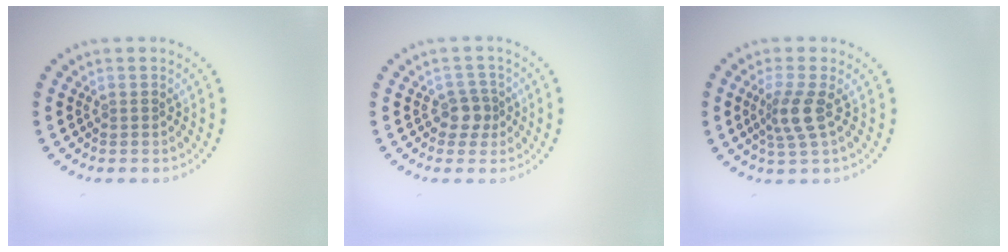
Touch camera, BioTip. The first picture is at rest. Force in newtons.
{"total": 2.1, "press": 1.7, "slide": 1.1}
{"total": 2.7, "press": 2.1, "slide": 1.8}